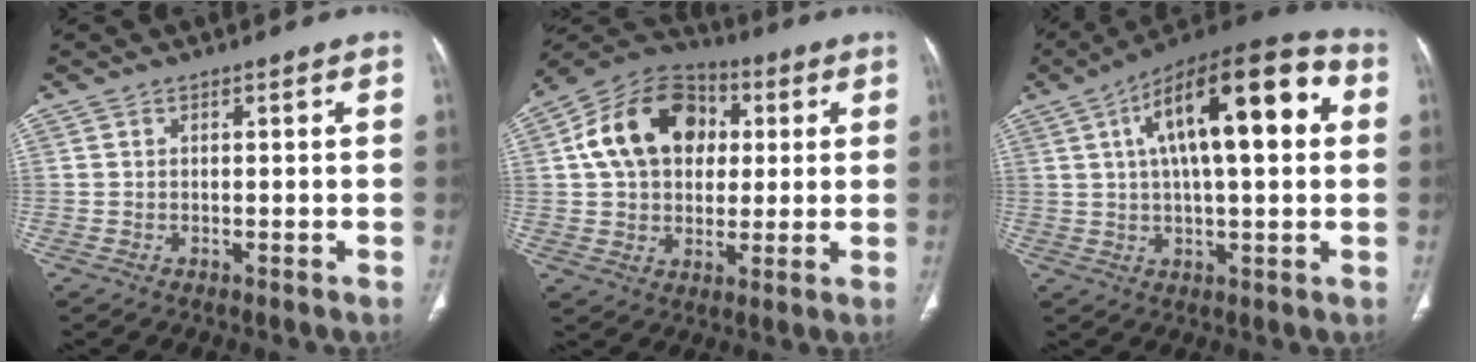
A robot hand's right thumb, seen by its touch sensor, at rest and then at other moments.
{"total": 17.6, "force": [3.5, 13.2, 11.1], "torque": [-0.168, 0.017, 0.051]}
{"total": 21.7, "force": [5.2, 7.8, 19.5], "torque": [-0.296, 0.026, 0.072]}